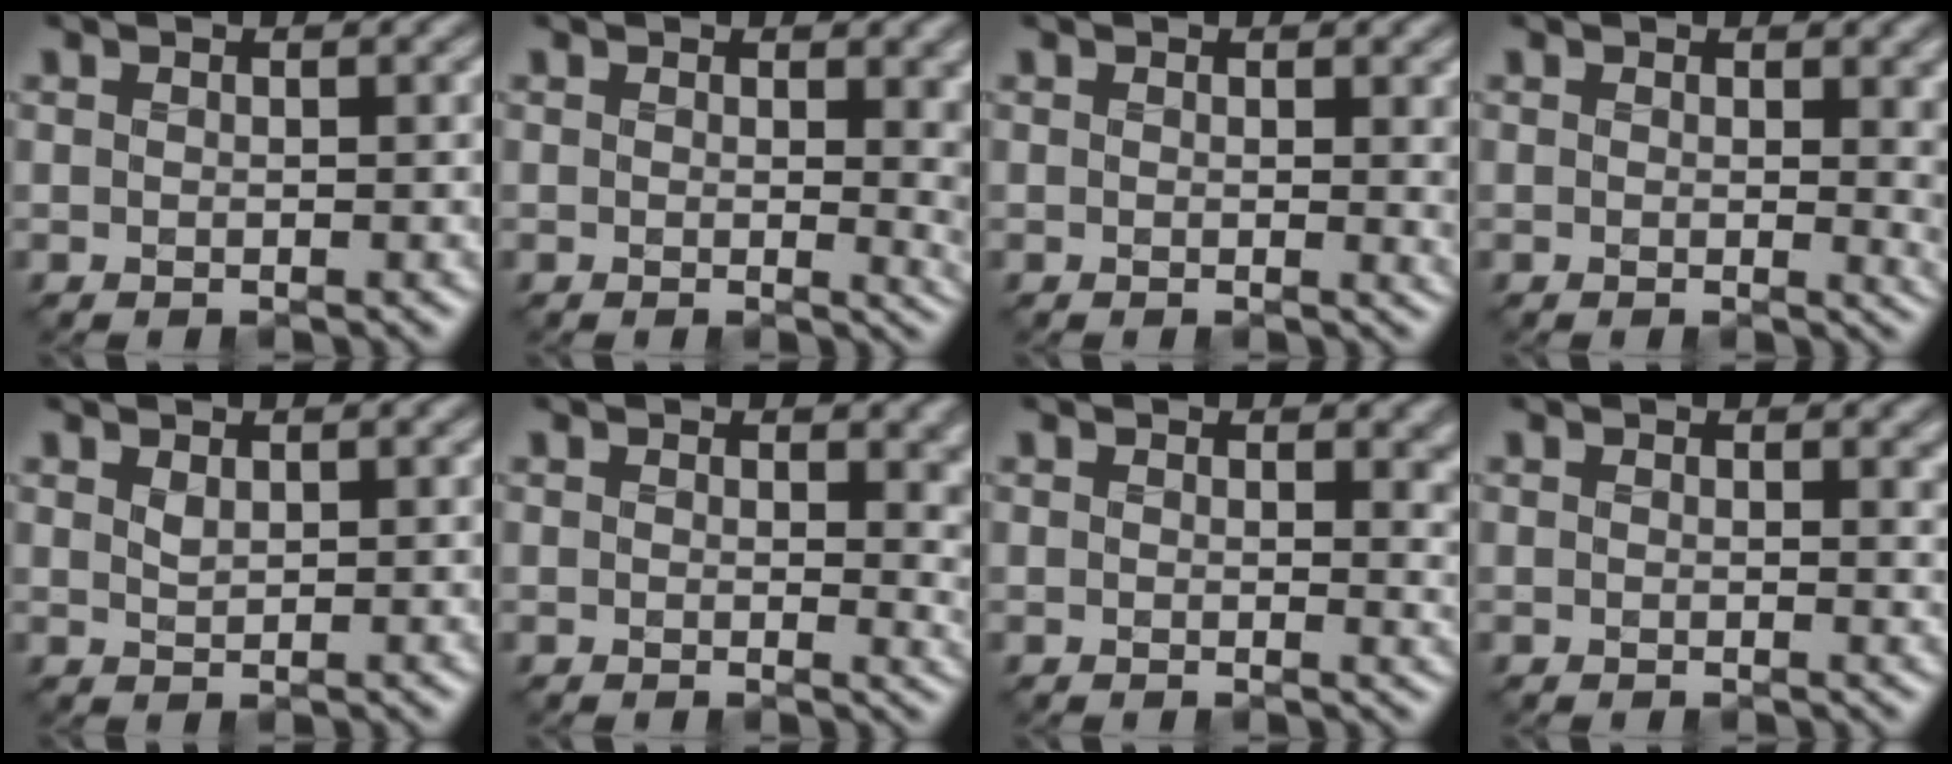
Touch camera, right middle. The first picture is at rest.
{"total": 4.6, "force": [1.6, 2.5, 3.5], "torque": [-0.044, -0.008, 0.030]}
{"total": 2.0, "force": [1.0, 0.9, 1.4], "torque": [-0.019, 0.000, 0.018]}
{"total": 3.9, "force": [1.5, 2.1, 2.9], "torque": [-0.035, -0.003, 0.027]}
{"total": 0.8, "force": [0.4, 0.4, 0.6], "torque": [-0.017, -0.001, 0.010]}
{"total": 4.0, "force": [1.6, 2.6, 2.6], "torque": [-0.034, -0.011, 0.027]}
{"total": 2.8, "force": [1.5, 1.7, 1.7], "torque": [-0.023, -0.006, 0.021]}
{"total": 1.5, "force": [1.0, 0.8, 0.9], "torque": [-0.014, 0.000, 0.017]}